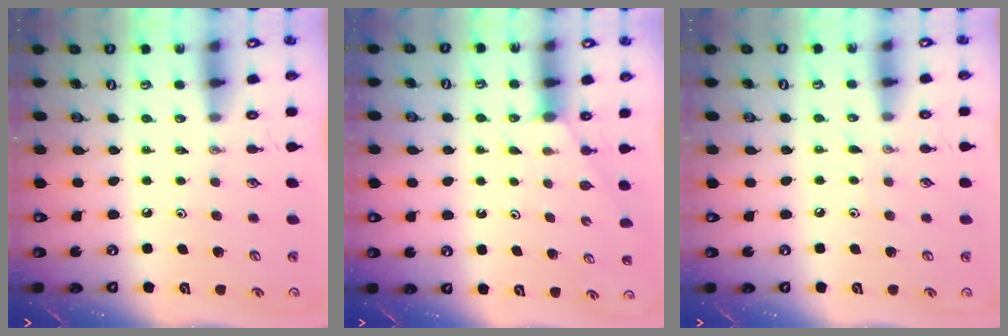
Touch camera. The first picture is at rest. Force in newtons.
{"total": 2.0, "press": 2.0, "slide": 0.2}
{"total": 3.4, "press": 3.3, "slide": 0.5}